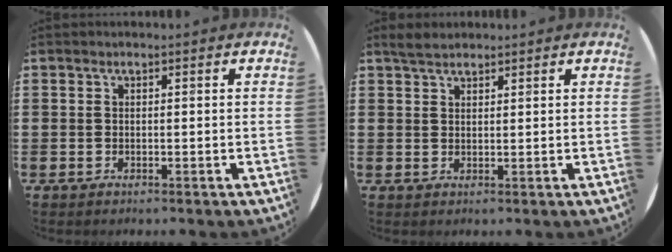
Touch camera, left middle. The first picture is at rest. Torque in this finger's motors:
{"motor_torque": [0.54, -0.51, 0.03, 0.03]}